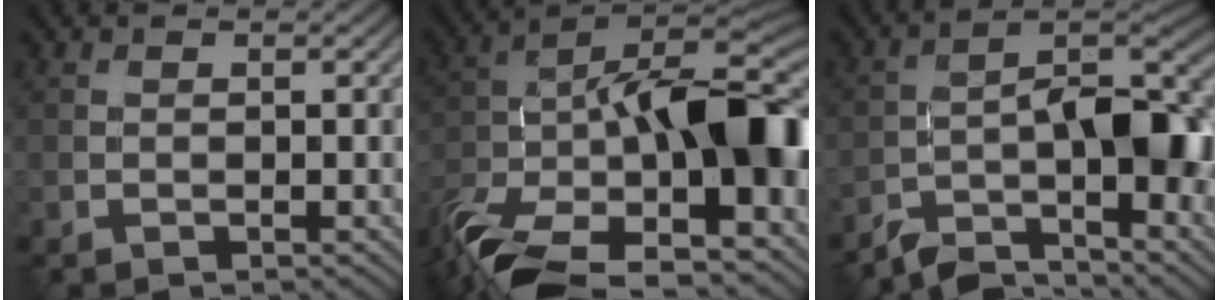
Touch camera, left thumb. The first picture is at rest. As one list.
[{"total": 19.0, "force": [-7.4, 8.3, 15.4], "torque": [-0.283, -0.016, -0.133]}, {"total": 11.1, "force": [-6.8, 3.4, 8.1], "torque": [-0.112, 0.003, -0.126]}]